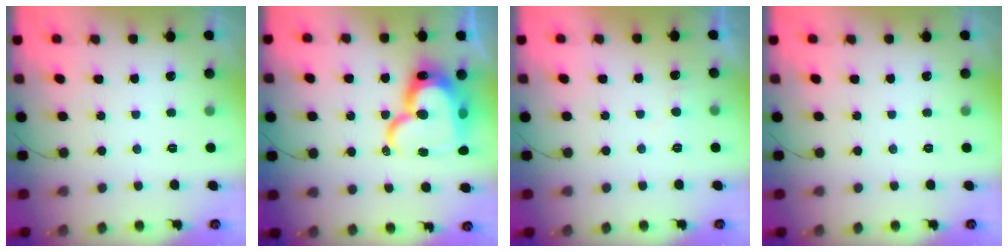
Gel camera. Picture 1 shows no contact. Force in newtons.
{"total": 25.1, "press": 25.0, "slide": 1.9}
{"total": 3.9, "press": 3.8, "slide": 0.5}
{"total": 0.0}